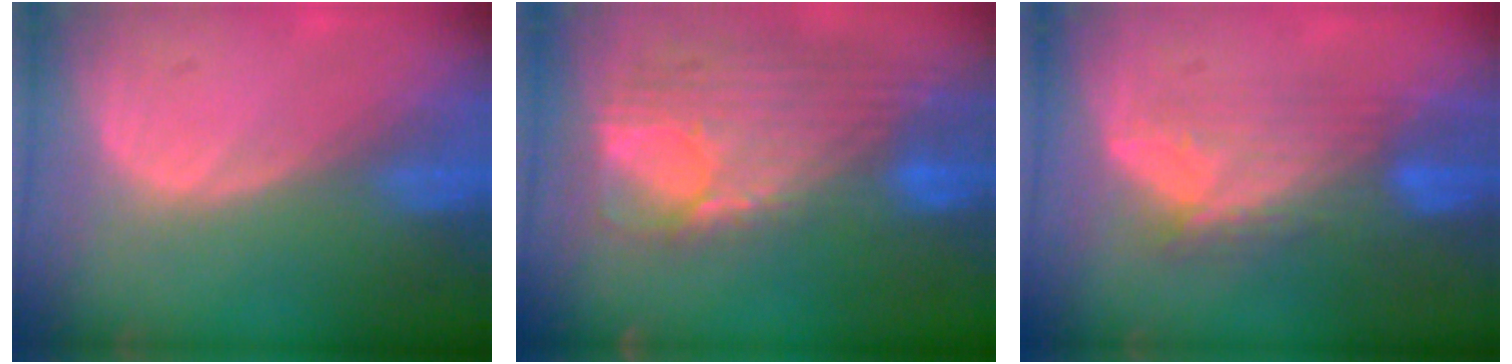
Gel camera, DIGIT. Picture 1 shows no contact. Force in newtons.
{"total": 12.3, "press": 10.4, "slide": 6.5}
{"total": 7.6, "press": 7.2, "slide": 2.3}